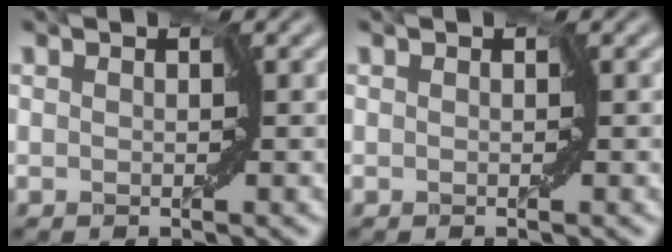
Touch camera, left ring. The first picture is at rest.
{"total": 0.0}